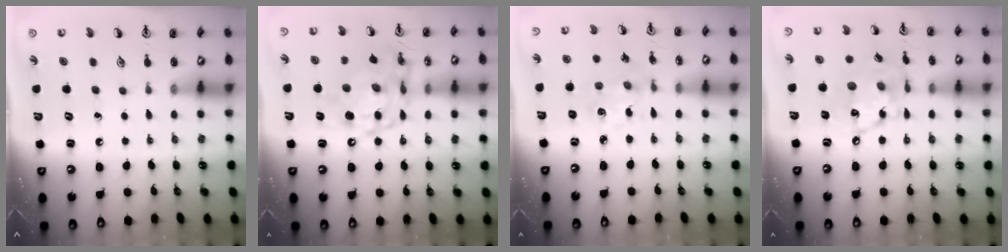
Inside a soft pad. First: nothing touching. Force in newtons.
{"total": 14.2, "press": 14.1, "slide": 1.3}
{"total": 1.9, "press": 1.9, "slide": 0.2}
{"total": 14.8, "press": 14.8, "slide": 1.1}